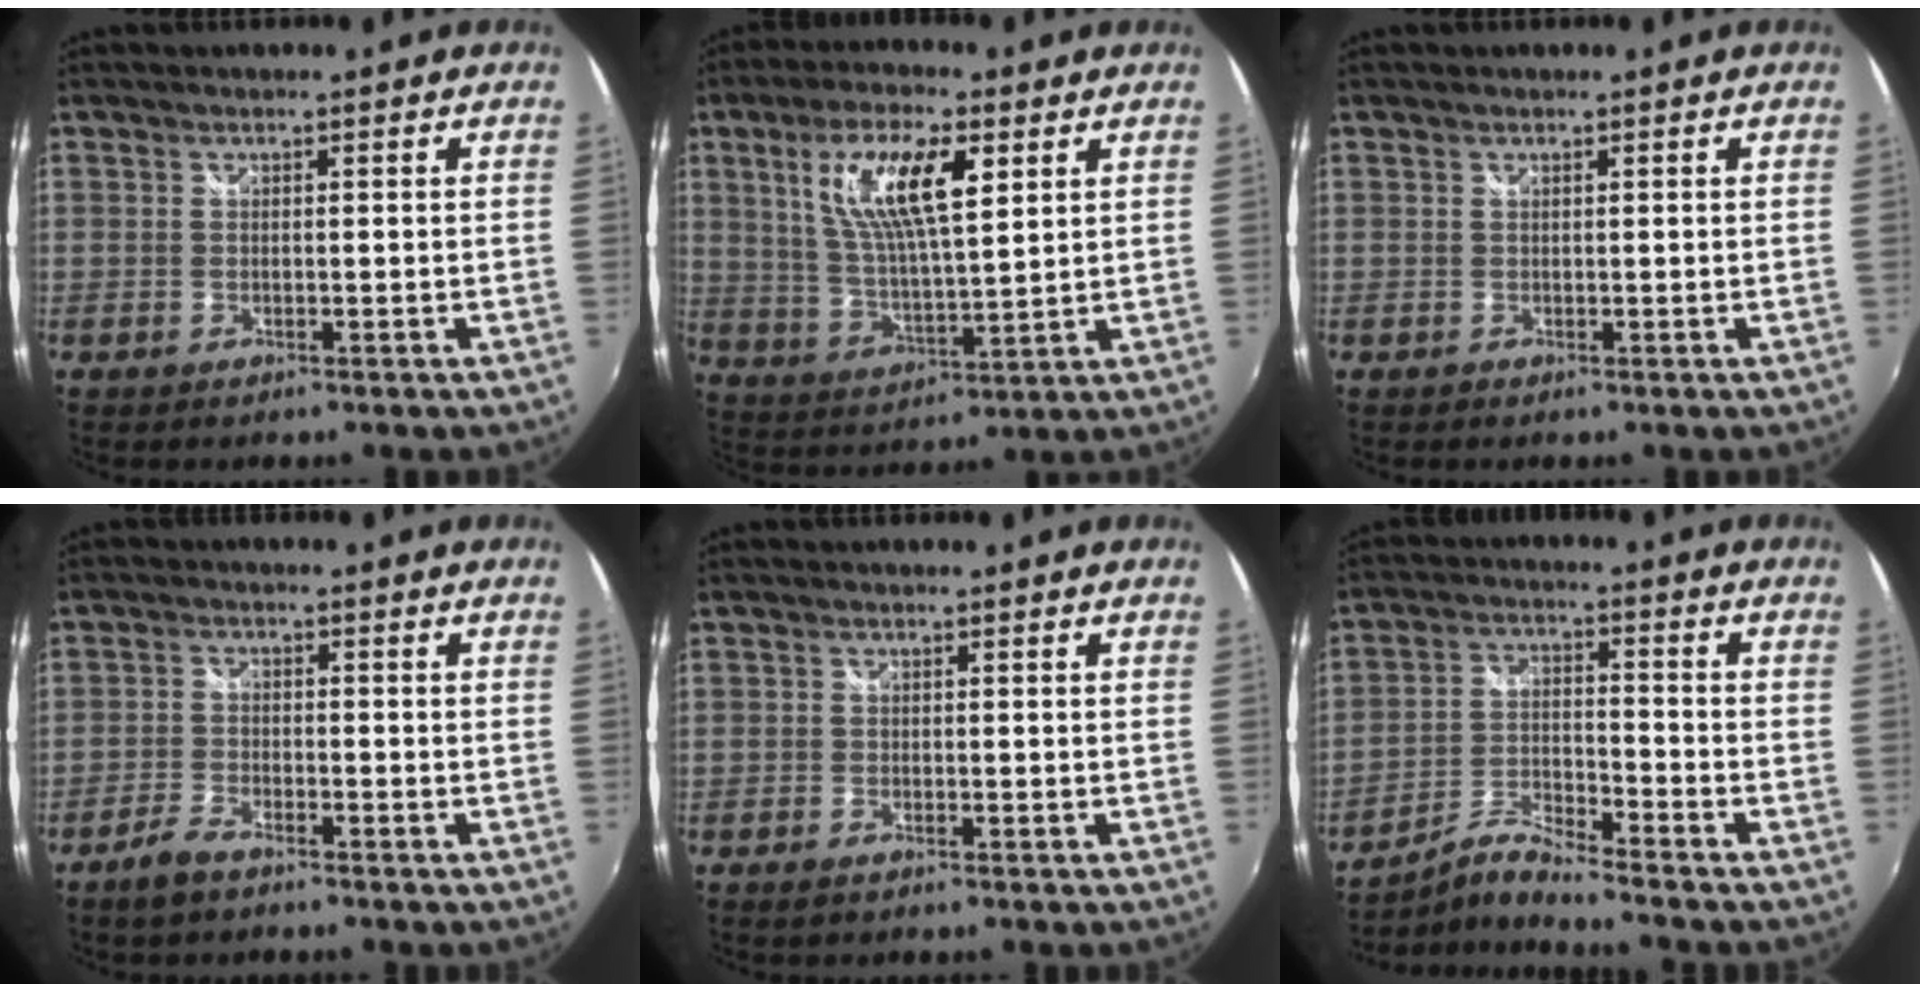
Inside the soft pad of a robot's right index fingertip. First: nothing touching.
{"total": 13.6, "force": [5.3, 4.3, 11.8], "torque": [-0.223, 0.007, 0.102]}
{"total": 0.0}
{"total": 4.2, "force": [-3.3, 1.4, 2.0], "torque": [-0.059, -0.002, -0.068]}
{"total": 1.3, "force": [-1.1, 0.6, 0.5], "torque": [-0.014, -0.004, -0.023]}
{"total": 7.3, "force": [-6.8, -1.4, 2.0], "torque": [-0.050, 0.012, -0.136]}